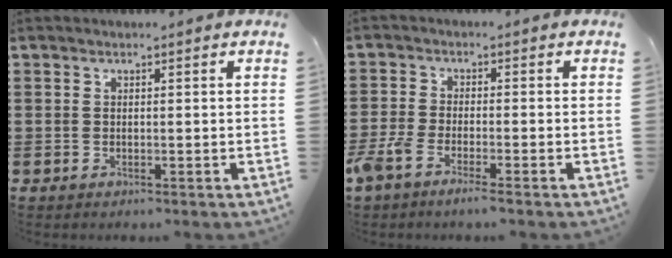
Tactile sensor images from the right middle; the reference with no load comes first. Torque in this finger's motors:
{"motor_torque": [1.09, -0.47, 0.31, 0.14]}